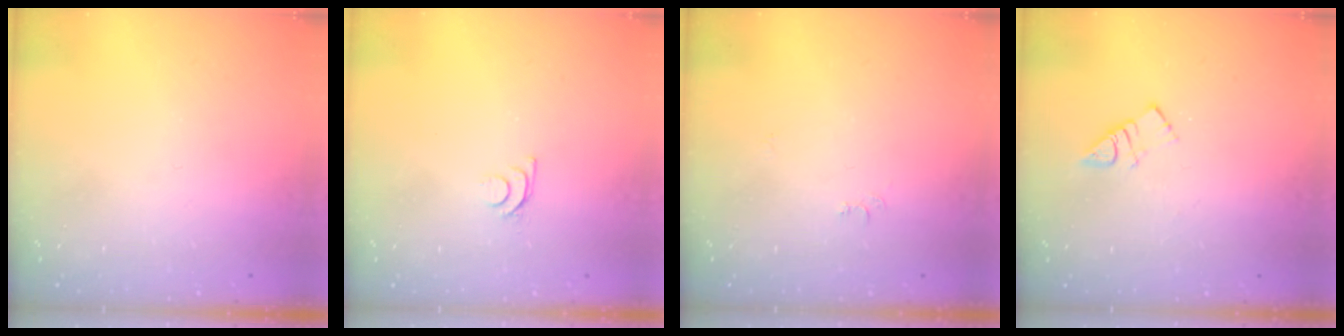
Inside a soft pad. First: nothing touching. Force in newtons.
{"total": 4.3, "press": 4.2, "slide": 0.5}
{"total": 4.3, "press": 4.3, "slide": 0.6}
{"total": 3.9, "press": 3.9, "slide": 0.3}